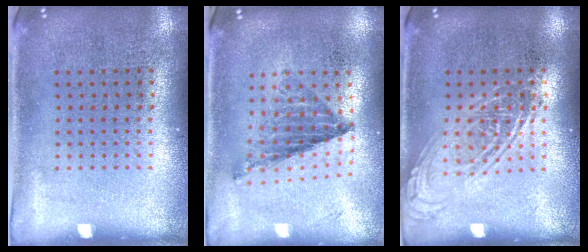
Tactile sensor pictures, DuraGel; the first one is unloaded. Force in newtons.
{"total": 0.8, "press": 0.8, "slide": 0.1}
{"total": 1.5, "press": 1.5, "slide": 0.1}